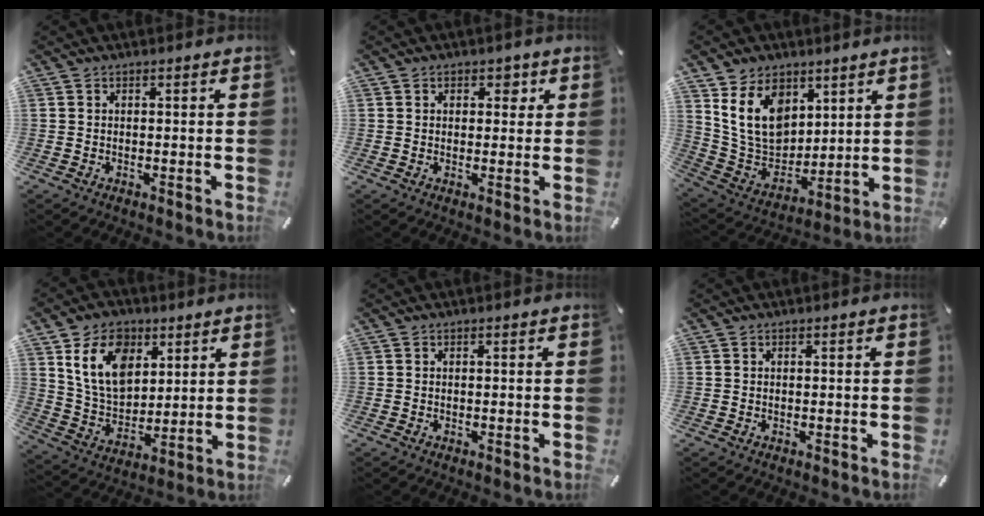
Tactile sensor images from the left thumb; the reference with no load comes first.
{"total": 2.9, "force": [0.9, 2.2, 1.6], "torque": [-0.002, -0.005, 0.006]}
{"total": 14.7, "force": [6.7, 11.0, 7.0], "torque": [-0.152, -0.032, 0.133]}
{"total": 13.8, "force": [6.4, 9.7, 7.4], "torque": [-0.150, -0.018, 0.121]}
{"total": 0.0}
{"total": 0.0}